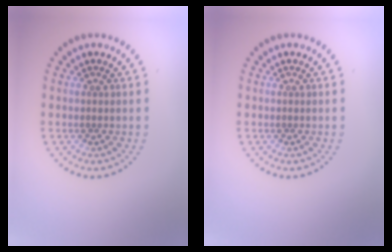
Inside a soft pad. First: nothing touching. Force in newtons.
{"total": 0.0}